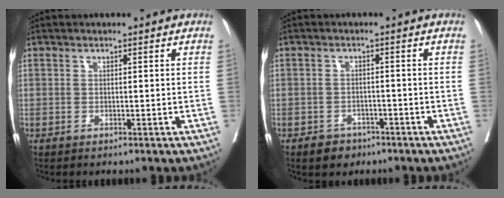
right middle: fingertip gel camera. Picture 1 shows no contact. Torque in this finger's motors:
{"motor_torque": [0.43, -0.39, 0.03, 0.01]}